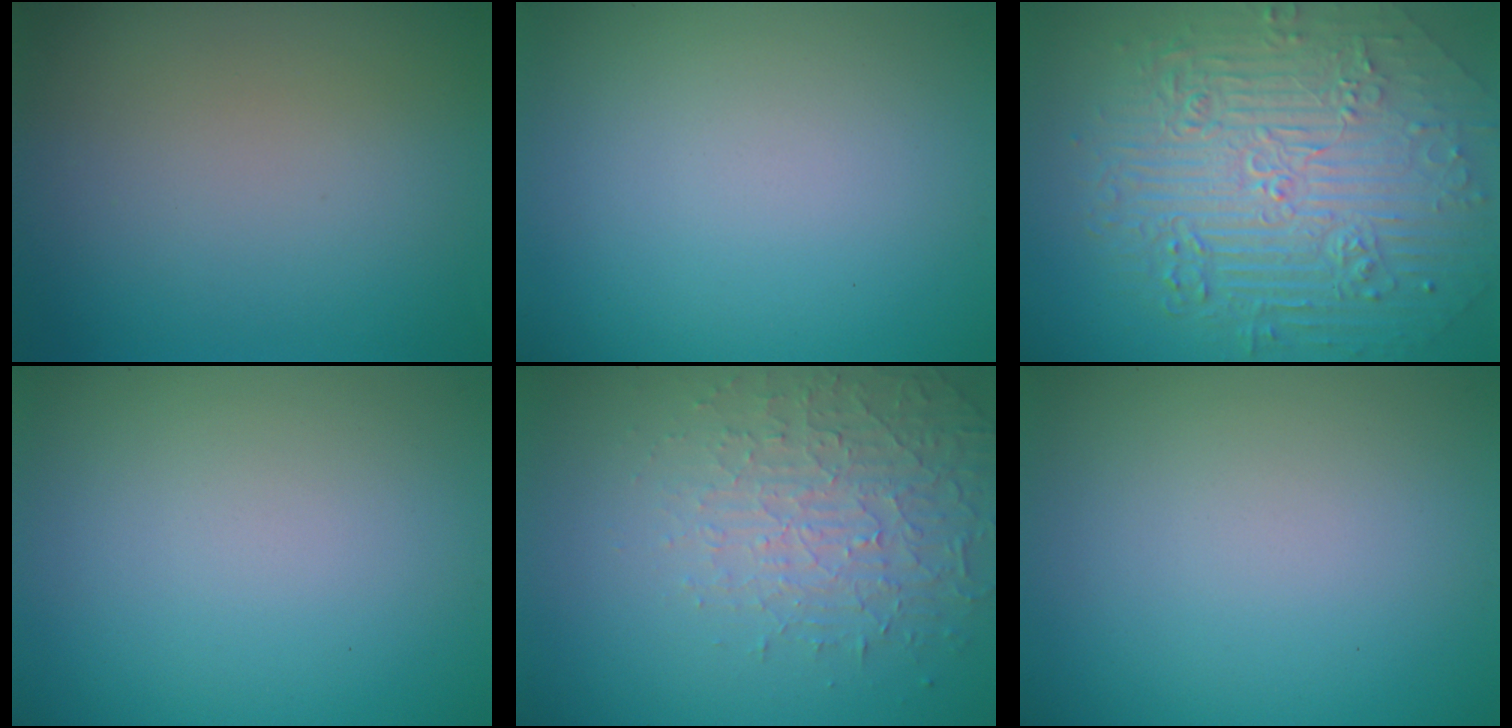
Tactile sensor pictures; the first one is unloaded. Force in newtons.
{"total": 0.0}
{"total": 10.6, "press": 7.0, "slide": 7.9}
{"total": 0.0}
{"total": 4.5, "press": 3.1, "slide": 3.4}
{"total": 0.0}